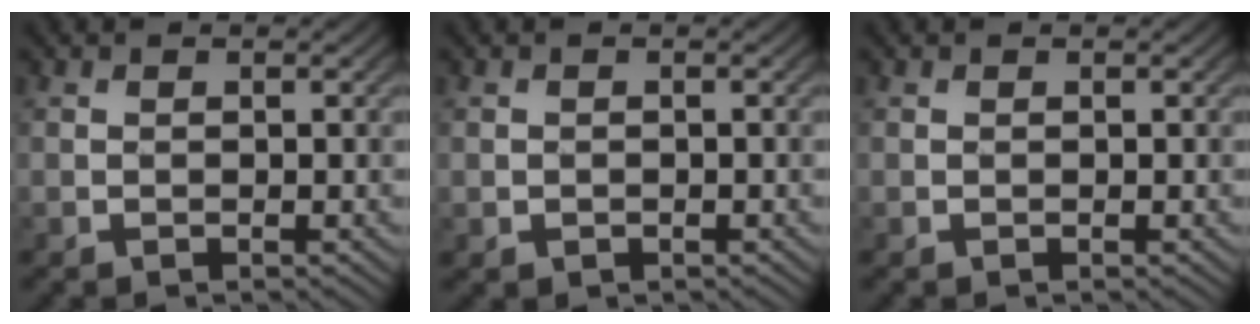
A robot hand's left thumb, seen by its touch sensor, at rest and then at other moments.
{"total": 0.5, "force": [-0.4, 0.4, -0.1], "torque": [-0.008, 0.001, -0.008]}
{"total": 0.0}